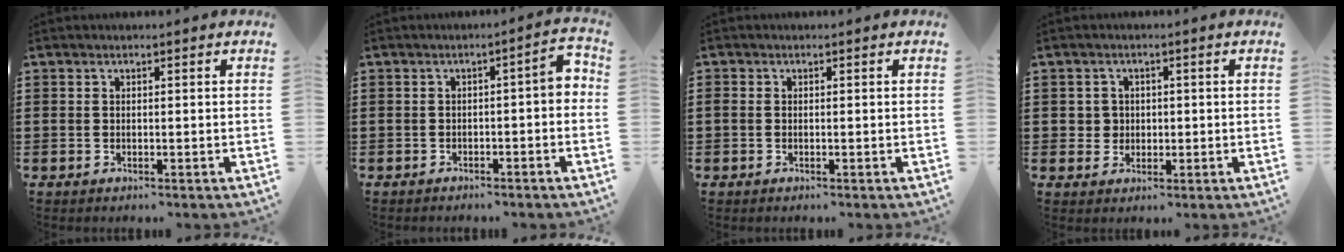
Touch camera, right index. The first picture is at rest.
{"total": 2.7, "force": [-1.3, 0.5, 2.3], "torque": [-0.042, 0.004, -0.030]}
{"total": 0.5, "force": [-0.3, 0.4, 0.3], "torque": [-0.007, 0.000, -0.006]}
{"total": 2.4, "force": [0.0, 2.4, 0.5], "torque": [-0.020, 0.009, -0.003]}